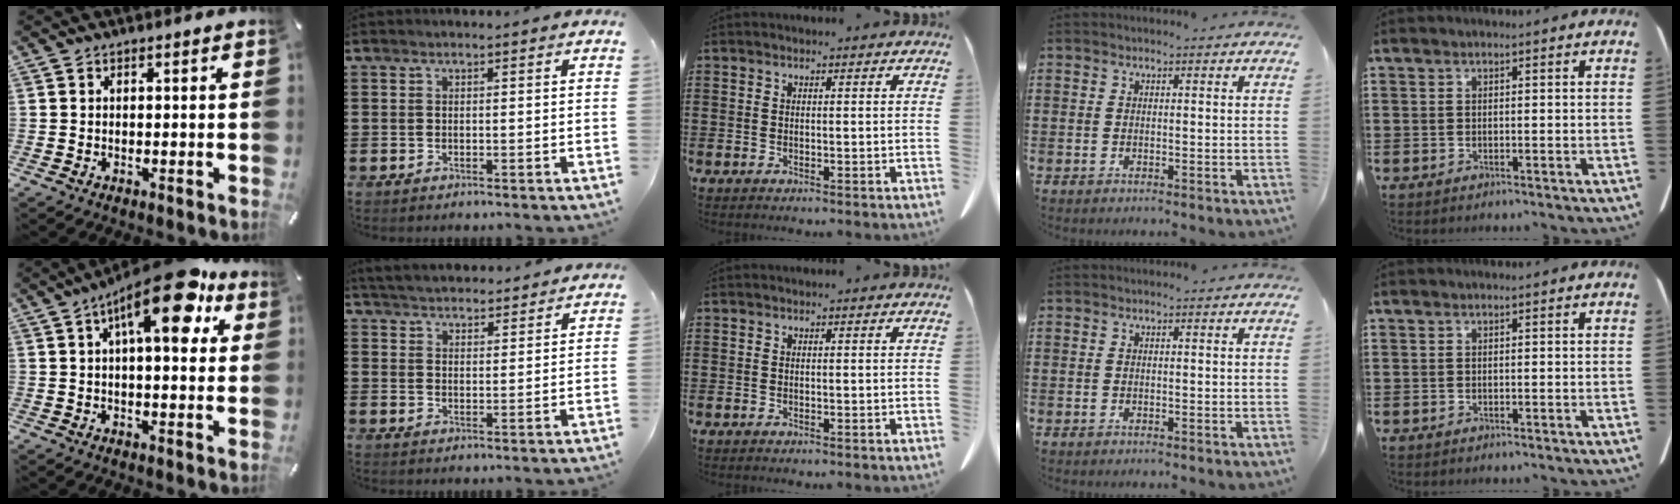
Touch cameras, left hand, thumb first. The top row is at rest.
{"thumb": {"total": 16.7, "force": [8.2, 5.9, 13.3], "torque": [-0.206, -0.034, 0.125]}, "index": {"total": 4.1, "force": [4.1, 0.3, 0.3], "torque": [-0.021, -0.018, 0.074]}}